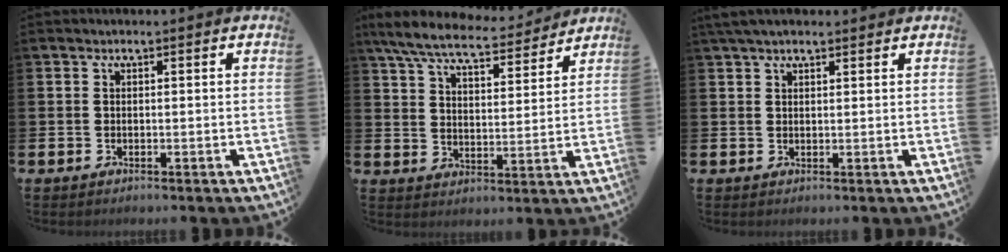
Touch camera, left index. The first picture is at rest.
{"total": 8.0, "force": [7.3, 1.4, 3.0], "torque": [-0.090, -0.041, 0.128]}
{"total": 2.9, "force": [2.3, 0.9, 1.4], "torque": [-0.028, 0.002, 0.042]}